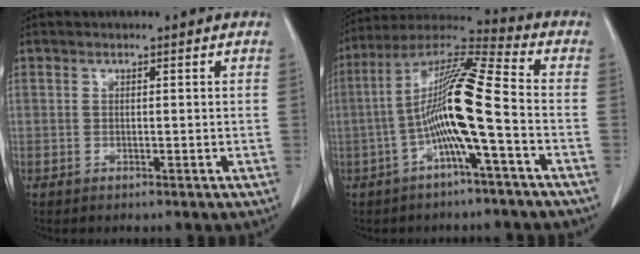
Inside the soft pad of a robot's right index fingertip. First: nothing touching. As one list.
[{"total": 13.5, "force": [-3.1, 0.0, 13.1], "torque": [-0.252, 0.022, -0.065]}]